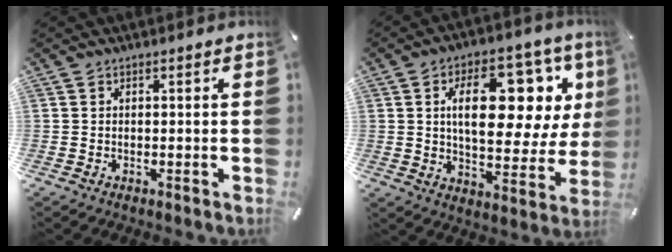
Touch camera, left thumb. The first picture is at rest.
{"total": 19.3, "force": [6.8, 10.2, 14.9], "torque": [-0.215, -0.024, 0.109]}